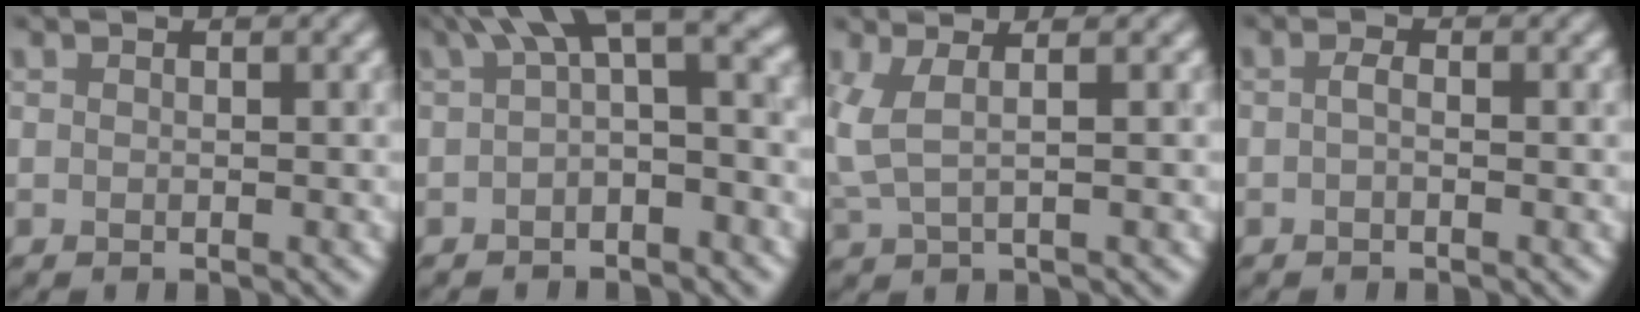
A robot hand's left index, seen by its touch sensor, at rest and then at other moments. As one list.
[{"total": 5.5, "force": [1.5, 1.7, 5.0], "torque": [-0.058, 0.023, 0.012]}, {"total": 2.3, "force": [0.7, 0.6, 2.1], "torque": [-0.053, 0.003, 0.017]}, {"total": 0.7, "force": [-0.2, 0.1, 0.6], "torque": [-0.013, 0.003, -0.003]}]